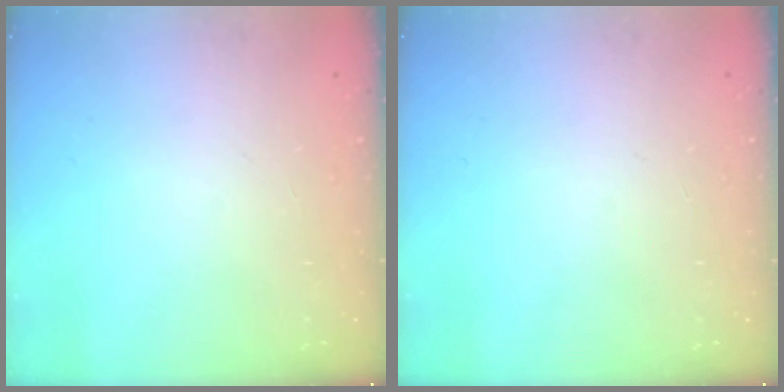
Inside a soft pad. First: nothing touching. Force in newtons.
{"total": 0.0}